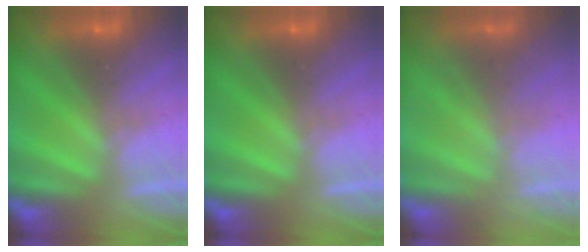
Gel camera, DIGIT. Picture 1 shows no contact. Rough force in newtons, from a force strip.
{"total": 0.0}
{"total": 2.1}